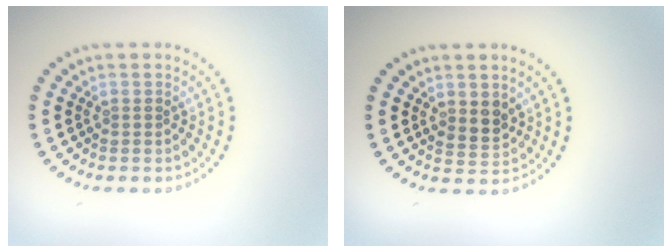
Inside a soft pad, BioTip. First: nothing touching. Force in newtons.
{"total": 1.9, "press": 1.8, "slide": 0.7}